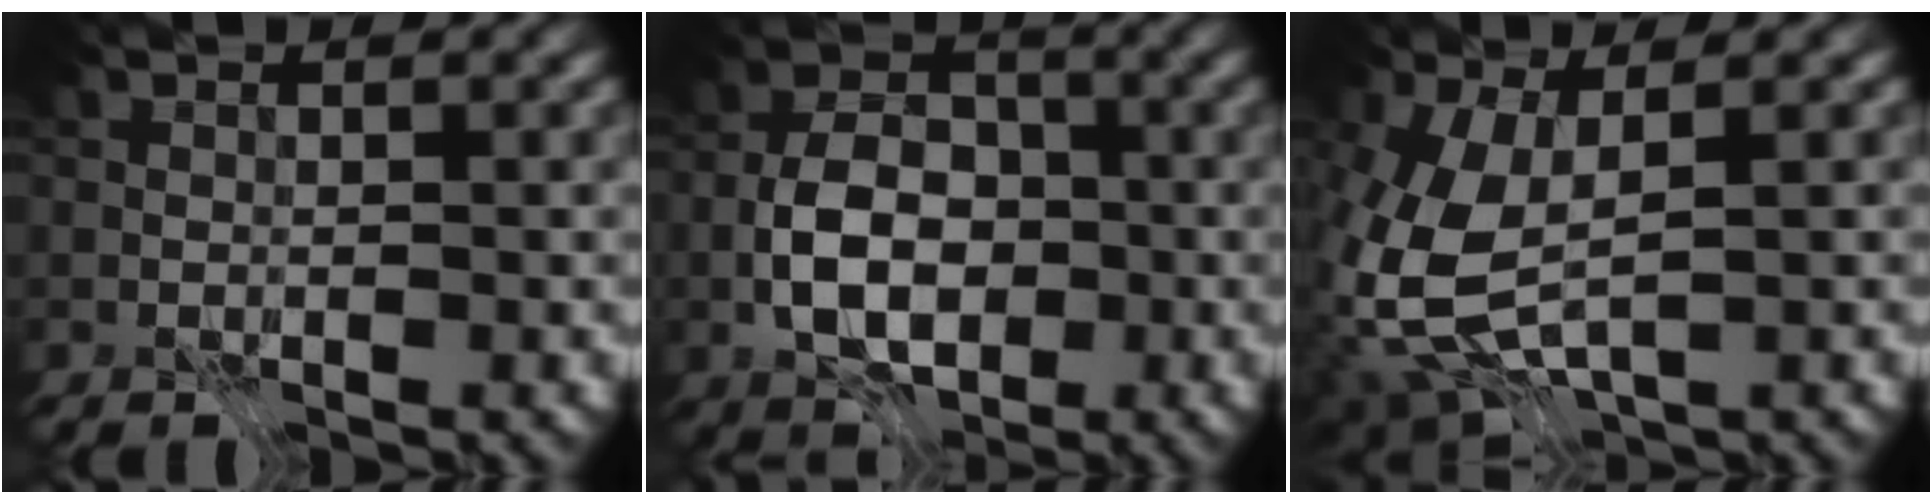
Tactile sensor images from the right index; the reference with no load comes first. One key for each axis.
{"total": 6.9, "fx": -2.2, "fy": 4.3, "fz": 4.9, "tx": -0.084, "ty": 0.005, "tz": -0.047}
{"total": 8.9, "fx": -1.4, "fy": 4.7, "fz": 7.4, "tx": -0.185, "ty": -0.026, "tz": -0.015}